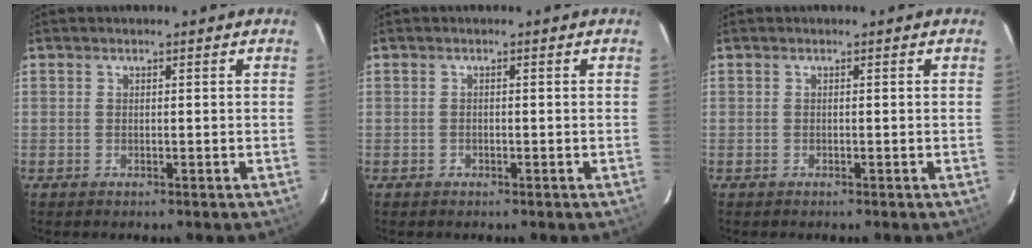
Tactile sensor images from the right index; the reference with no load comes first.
{"total": 0.7, "force": [-0.4, 0.6, -0.1], "torque": [0.002, 0.003, -0.005]}
{"total": 0.0}